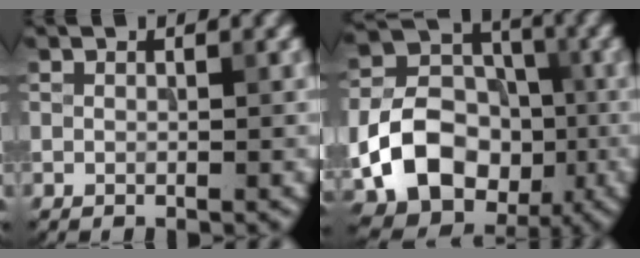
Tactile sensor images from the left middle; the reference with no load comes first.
{"total": 10.6, "force": [-3.1, 7.9, 6.2], "torque": [-0.121, -0.011, -0.058]}